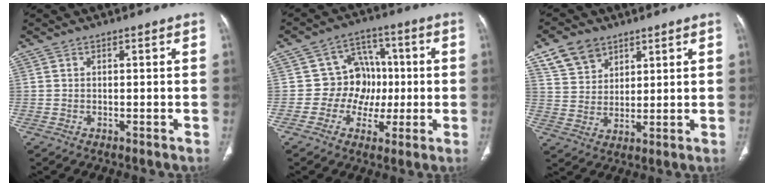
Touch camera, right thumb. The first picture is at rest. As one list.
[{"total": 8.9, "force": [-0.4, 8.1, 3.6], "torque": [0.010, 0.024, -0.014]}, {"total": 7.9, "force": [5.1, 5.3, 3.0], "torque": [-0.035, -0.021, 0.104]}]